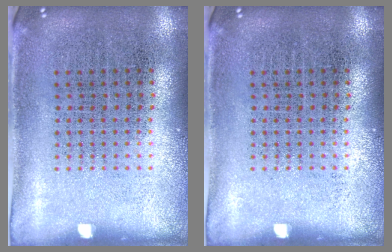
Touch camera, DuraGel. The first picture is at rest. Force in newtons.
{"total": 0.0}